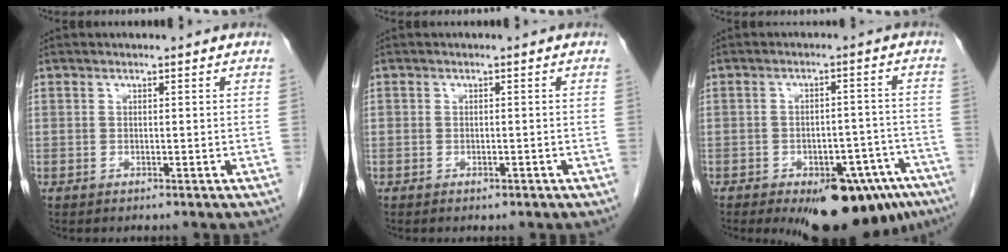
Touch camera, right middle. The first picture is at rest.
{"total": 1.2, "force": [-0.7, 0.8, 0.5], "torque": [-0.009, 0.002, -0.005]}
{"total": 15.2, "force": [-10.0, 5.9, 9.8], "torque": [-0.080, 0.019, -0.134]}